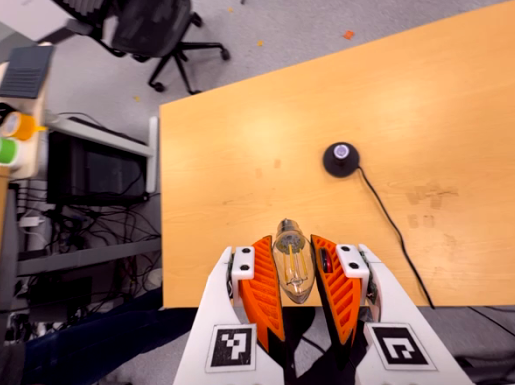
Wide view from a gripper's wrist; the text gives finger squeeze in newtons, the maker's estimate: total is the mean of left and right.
{"total": 13.4, "left": 14.4, "right": 12.4}